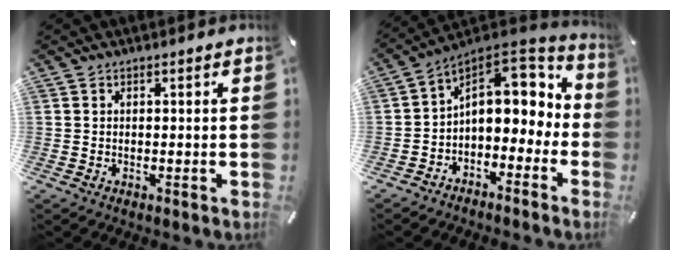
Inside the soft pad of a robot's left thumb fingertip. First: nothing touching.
{"total": 13.2, "force": [2.7, 8.8, 9.4], "torque": [-0.135, -0.019, 0.046]}